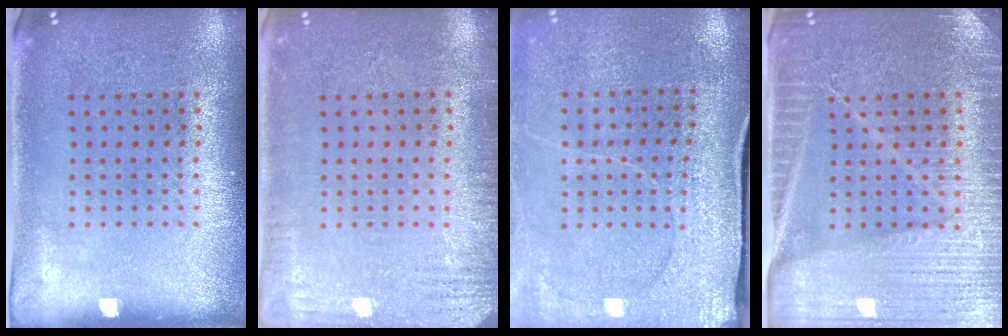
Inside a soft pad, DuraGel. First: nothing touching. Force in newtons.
{"total": 2.5, "press": 2.5, "slide": 0.4}
{"total": 2.9, "press": 2.8, "slide": 0.7}
{"total": 4.0, "press": 3.7, "slide": 1.4}